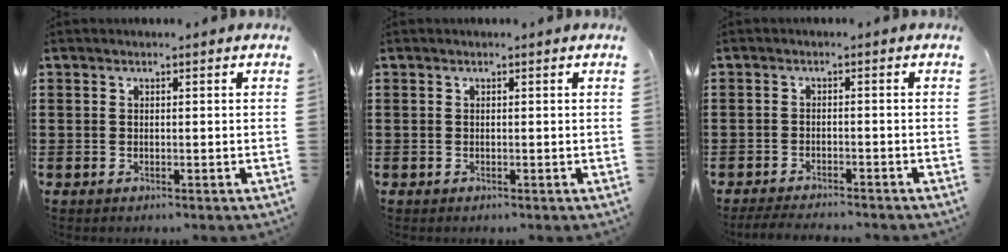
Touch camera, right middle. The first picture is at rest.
{"total": 0.0}
{"total": 2.4, "force": [-2.4, 0.1, 0.5], "torque": [-0.010, -0.001, -0.048]}